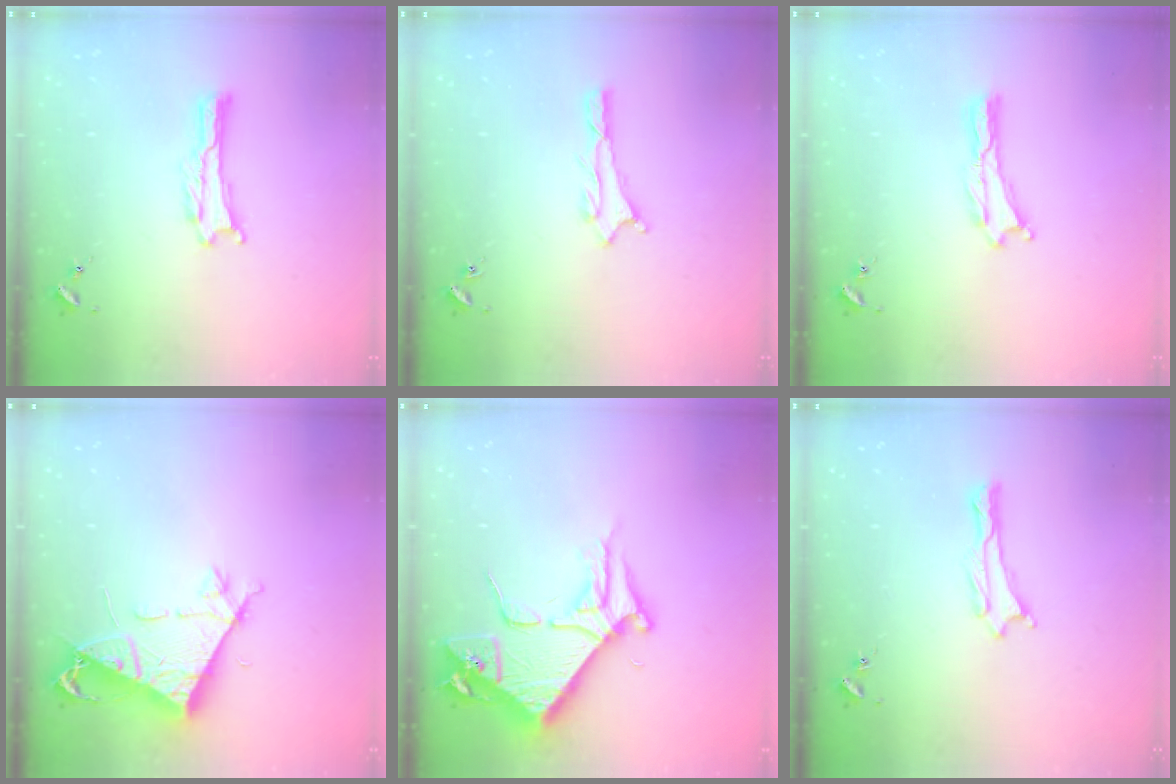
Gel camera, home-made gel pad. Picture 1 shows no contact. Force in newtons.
{"total": 1.1, "press": 1.0, "slide": 0.1}
{"total": 0.0}
{"total": 7.9, "press": 7.8, "slide": 0.9}
{"total": 8.3, "press": 8.2, "slide": 0.9}
{"total": 0.0}